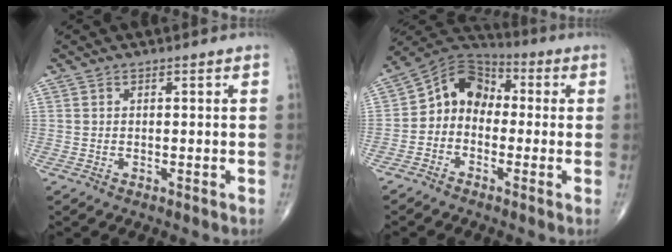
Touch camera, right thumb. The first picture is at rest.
{"total": 9.5, "force": [-1.0, 7.7, 5.6], "torque": [-0.070, 0.049, -0.038]}